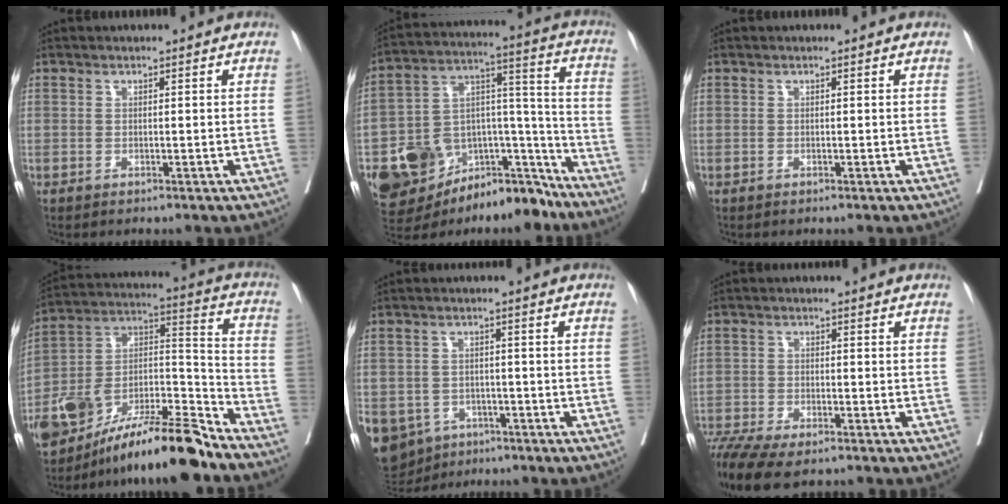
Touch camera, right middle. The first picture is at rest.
{"total": 19.0, "force": [-13.6, 8.6, 10.1], "torque": [-0.163, 0.058, -0.214]}
{"total": 0.0}
{"total": 20.1, "force": [-15.6, 4.2, 11.9], "torque": [-0.214, 0.022, -0.275]}
{"total": 12.1, "force": [-6.5, 9.5, 3.6], "torque": [-0.105, -0.002, -0.087]}
{"total": 9.4, "force": [-7.4, 2.4, 5.2], "torque": [-0.094, -0.011, -0.126]}